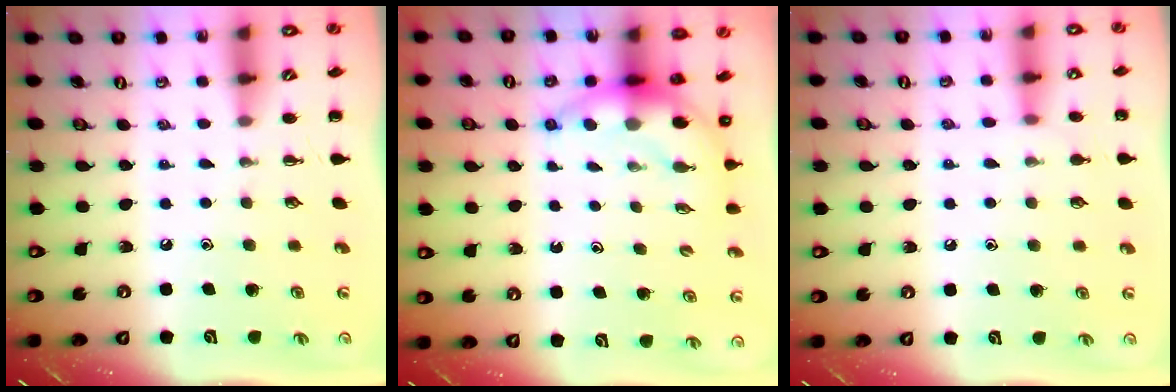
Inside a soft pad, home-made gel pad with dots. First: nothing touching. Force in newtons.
{"total": 7.0, "press": 6.9, "slide": 1.3}
{"total": 5.5, "press": 5.1, "slide": 2.1}